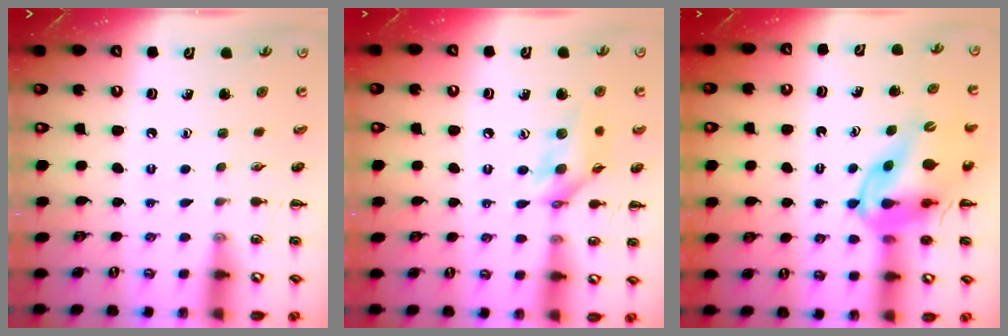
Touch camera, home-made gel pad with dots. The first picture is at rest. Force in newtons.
{"total": 12.1, "press": 11.9, "slide": 2.3}
{"total": 13.4, "press": 12.7, "slide": 4.3}